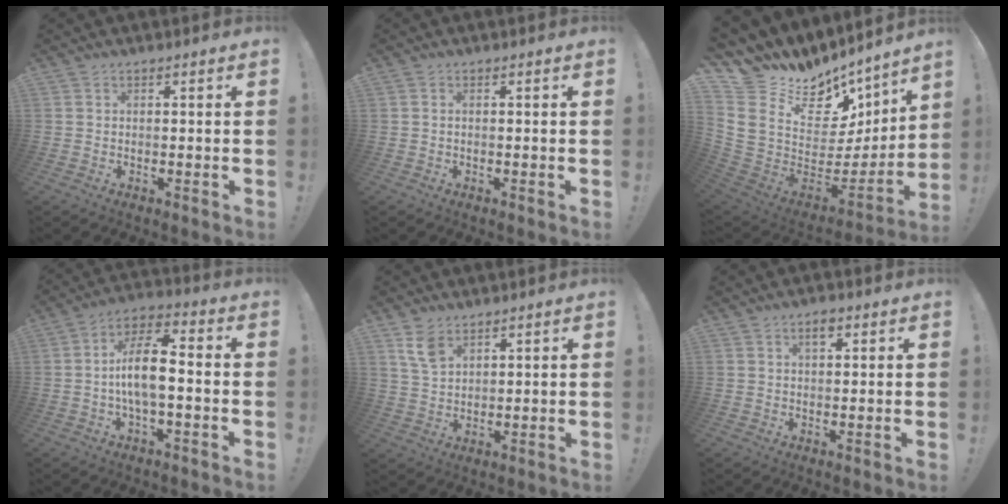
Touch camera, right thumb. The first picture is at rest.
{"total": 0.6, "force": [-0.2, -0.1, 0.6], "torque": [-0.011, -0.001, -0.004]}
{"total": 12.7, "force": [10.1, 7.0, 3.1], "torque": [-0.057, -0.105, 0.209]}
{"total": 11.4, "force": [-1.4, 4.1, 10.5], "torque": [-0.198, 0.010, -0.029]}
{"total": 6.6, "force": [4.1, 3.5, 3.7], "torque": [-0.061, -0.016, 0.079]}
{"total": 2.8, "force": [1.3, 1.4, 2.1], "torque": [-0.024, -0.003, 0.018]}